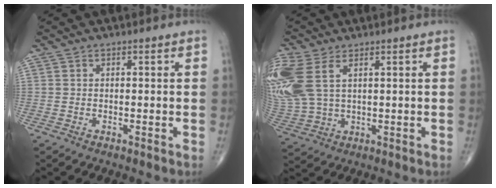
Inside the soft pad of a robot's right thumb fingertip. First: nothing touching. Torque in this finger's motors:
{"motor_torque": [0.48, 0.75, 1.87, 0.90, 0.30]}